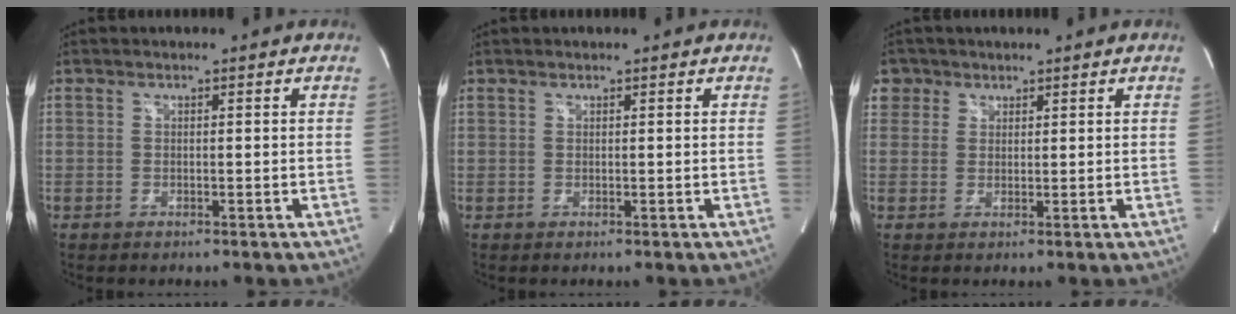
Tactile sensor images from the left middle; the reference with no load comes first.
{"total": 0.0}
{"total": 3.2, "force": [1.6, 2.8, -0.3], "torque": [0.012, 0.010, 0.028]}